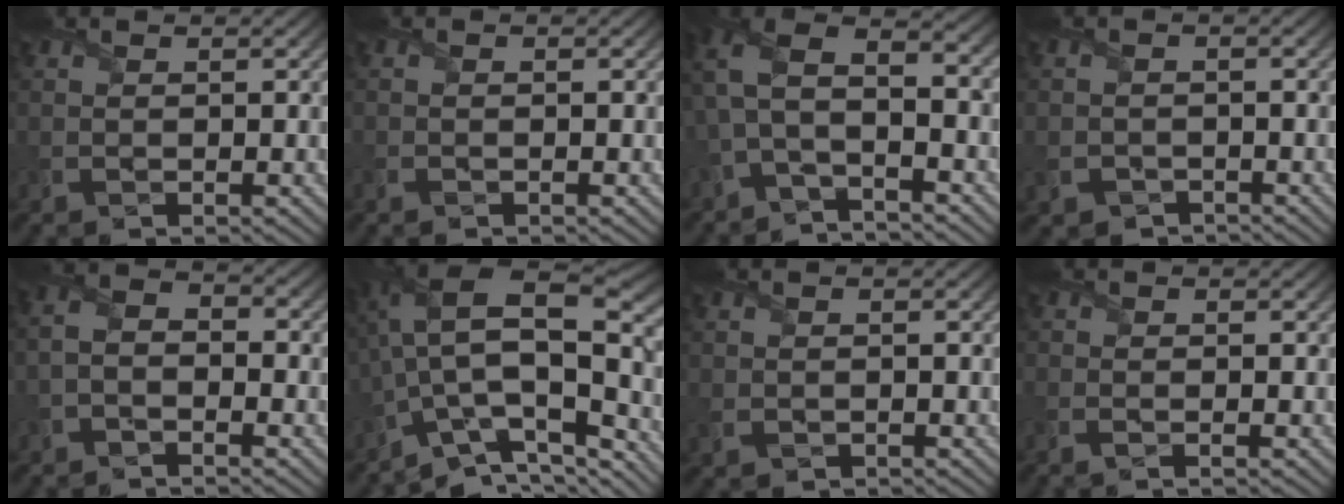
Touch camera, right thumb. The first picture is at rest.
{"total": 0.9, "force": [-0.7, 0.4, 0.4], "torque": [-0.008, -0.001, -0.015]}
{"total": 8.0, "force": [-1.2, 3.9, 6.9], "torque": [-0.158, 0.010, -0.040]}
{"total": 2.3, "force": [-1.6, 1.6, 0.5], "torque": [-0.012, -0.007, -0.033]}
{"total": 3.4, "force": [-1.9, 1.9, 2.1], "torque": [-0.046, 0.006, -0.048]}
{"total": 13.8, "force": [-4.2, 6.9, 11.2], "torque": [-0.216, 0.004, -0.077]}
{"total": 1.0, "force": [-0.5, 0.7, 0.5], "torque": [-0.011, -0.002, -0.010]}
{"total": 1.2, "force": [-0.8, 0.3, 0.9], "torque": [-0.018, -0.001, -0.016]}